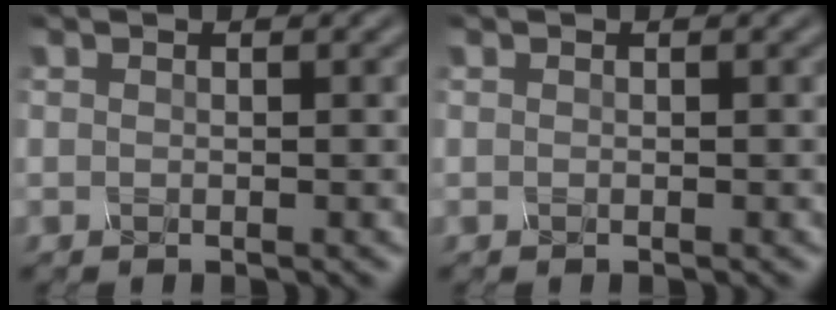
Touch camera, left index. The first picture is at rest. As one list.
[{"total": 0.0}]